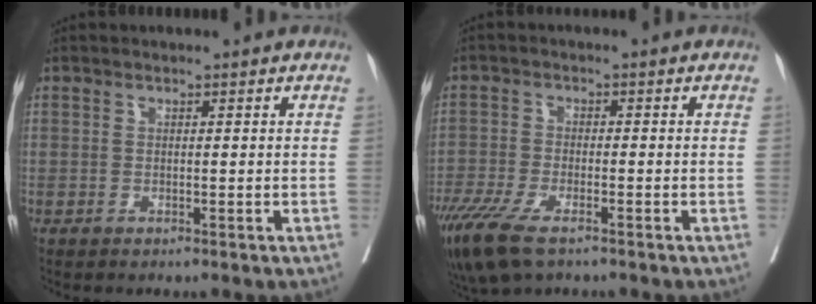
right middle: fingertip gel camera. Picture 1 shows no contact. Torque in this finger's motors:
{"motor_torque": [1.13, -1.02, 0.22, 0.10]}